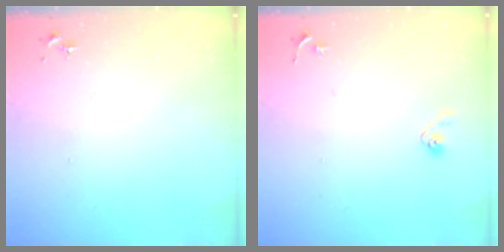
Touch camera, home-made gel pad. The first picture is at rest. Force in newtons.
{"total": 4.5, "press": 4.4, "slide": 0.8}